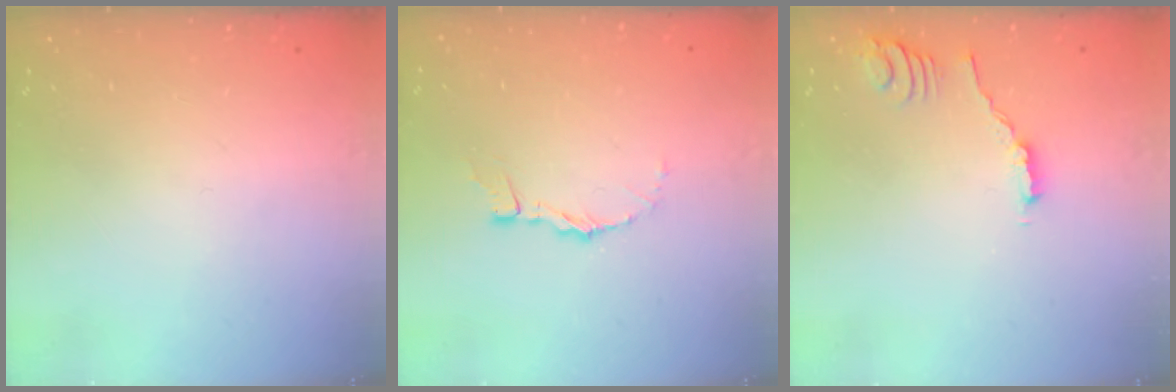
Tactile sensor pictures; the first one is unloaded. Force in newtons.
{"total": 3.5, "press": 3.5, "slide": 0.2}
{"total": 1.6, "press": 1.6, "slide": 0.4}